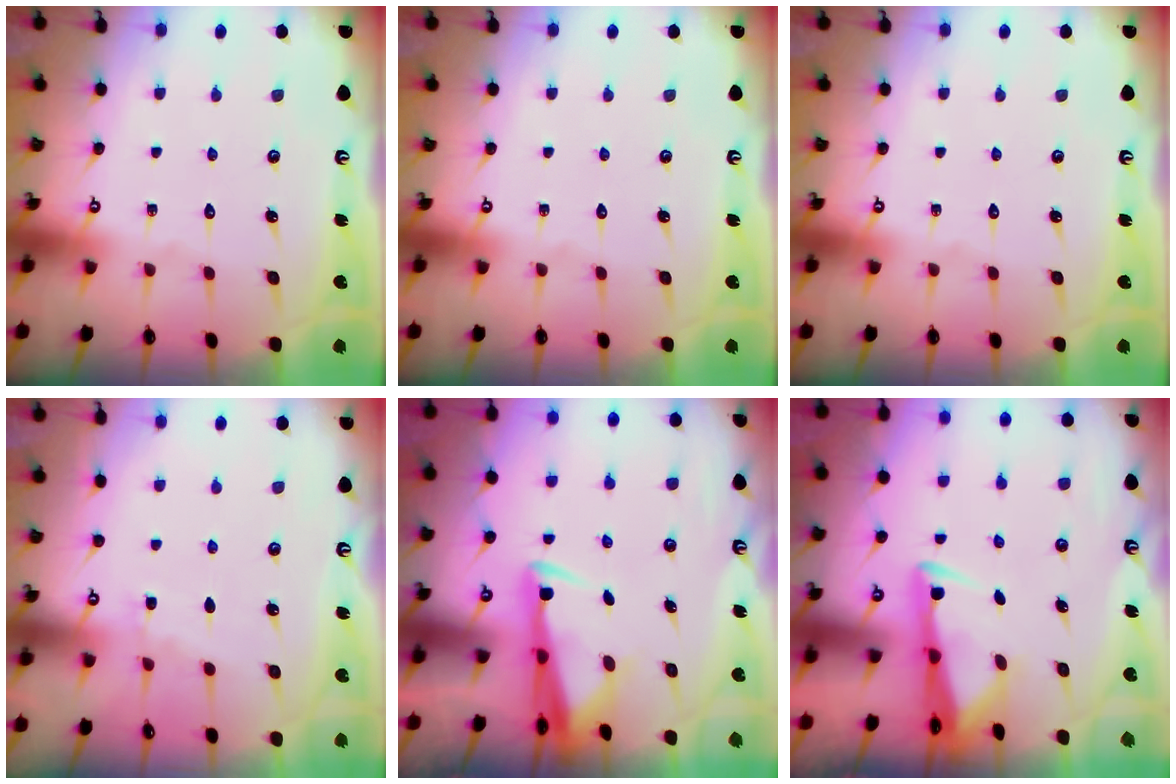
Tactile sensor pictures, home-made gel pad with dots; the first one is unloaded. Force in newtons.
{"total": 0.0}
{"total": 0.0}
{"total": 2.5, "press": 2.4, "slide": 0.4}
{"total": 3.3, "press": 3.2, "slide": 1.0}
{"total": 2.9, "press": 2.8, "slide": 0.9}